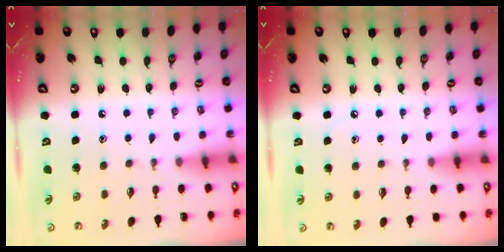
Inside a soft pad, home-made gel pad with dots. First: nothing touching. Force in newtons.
{"total": 2.7, "press": 2.7, "slide": 0.4}